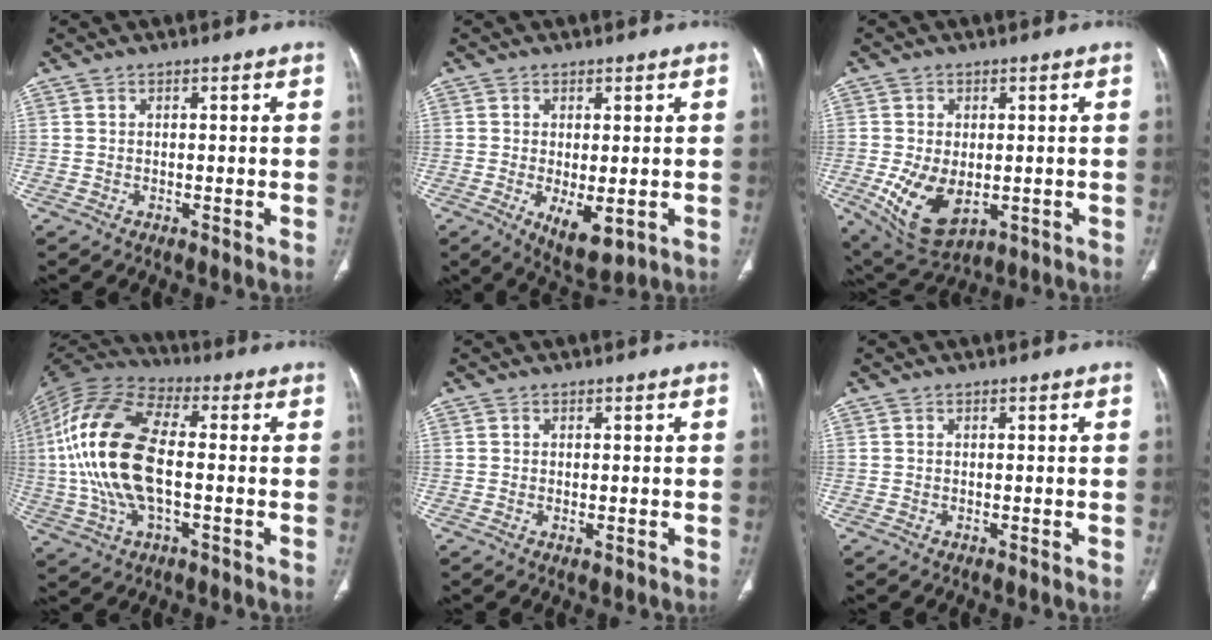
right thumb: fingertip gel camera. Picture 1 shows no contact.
{"total": 6.7, "force": [-1.6, 3.0, 5.8], "torque": [-0.091, -0.019, -0.013]}
{"total": 10.6, "force": [-2.0, 6.4, 8.3], "torque": [-0.146, -0.011, -0.014]}
{"total": 20.7, "force": [-0.5, 9.8, 18.2], "torque": [-0.390, 0.018, -0.011]}
{"total": 1.0, "force": [-0.3, 0.5, 0.8], "torque": [-0.016, -0.003, -0.002]}
{"total": 0.0}